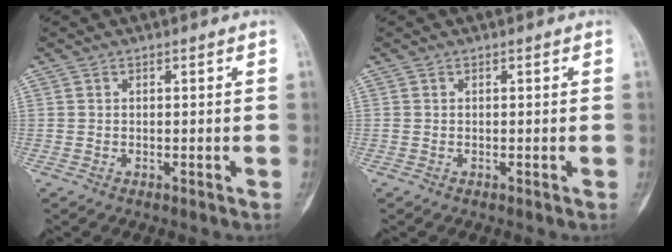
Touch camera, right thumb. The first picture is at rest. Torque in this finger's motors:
{"motor_torque": [0.00, 0.00, 0.08, -0.09, 0.00]}